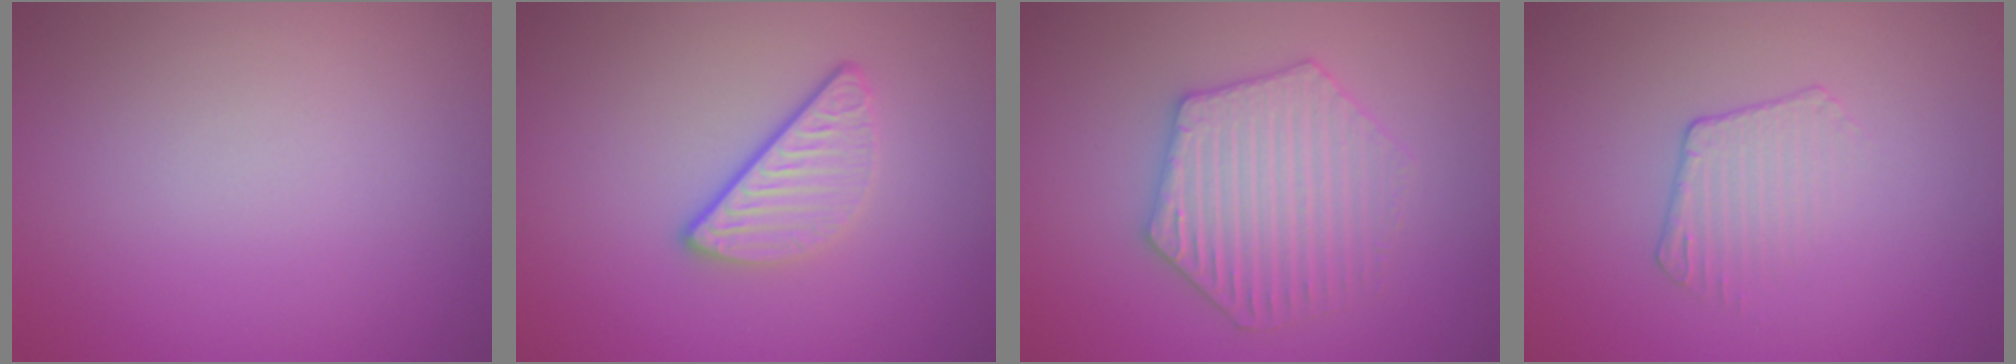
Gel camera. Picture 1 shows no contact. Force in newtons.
{"total": 3.2, "press": 2.5, "slide": 2.1}
{"total": 4.1, "press": 4.1, "slide": 0.7}
{"total": 1.8, "press": 0.9, "slide": 1.5}